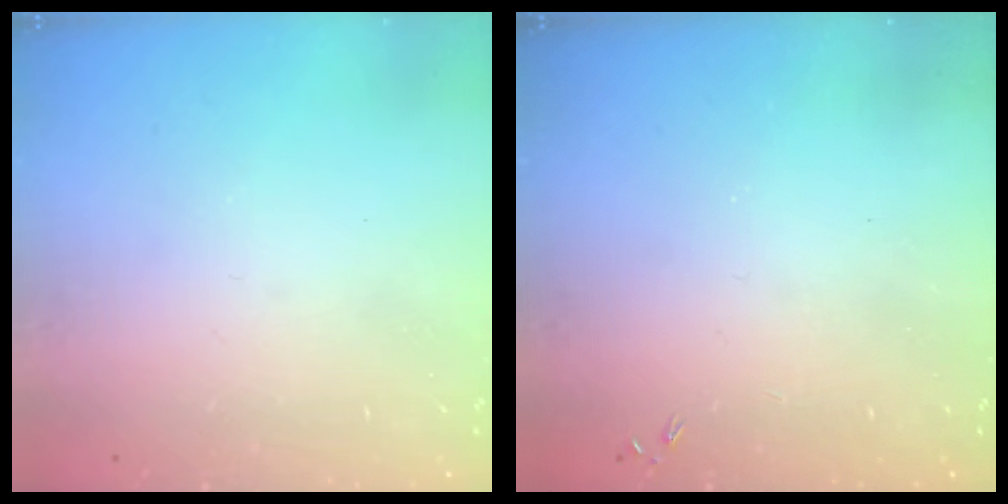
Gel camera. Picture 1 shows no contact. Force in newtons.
{"total": 0.0}